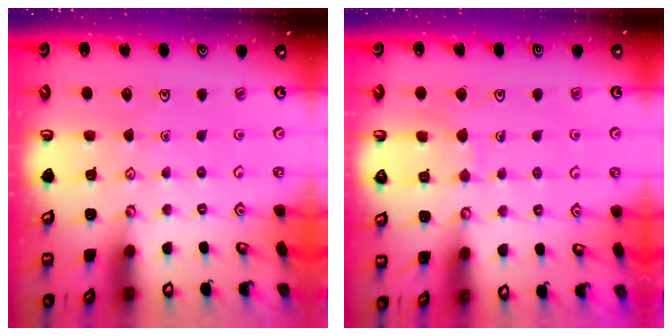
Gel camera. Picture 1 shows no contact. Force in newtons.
{"total": 4.8, "press": 4.8, "slide": 0.1}